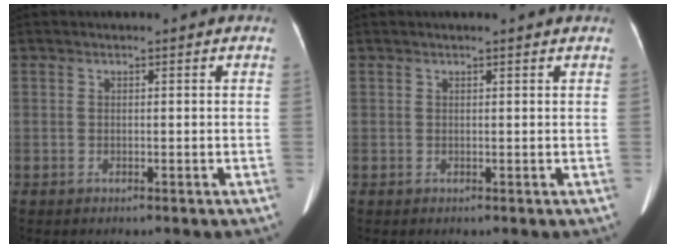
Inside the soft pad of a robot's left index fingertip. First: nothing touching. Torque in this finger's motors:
{"motor_torque": [0.02, 0.15, -0.07, -0.02]}